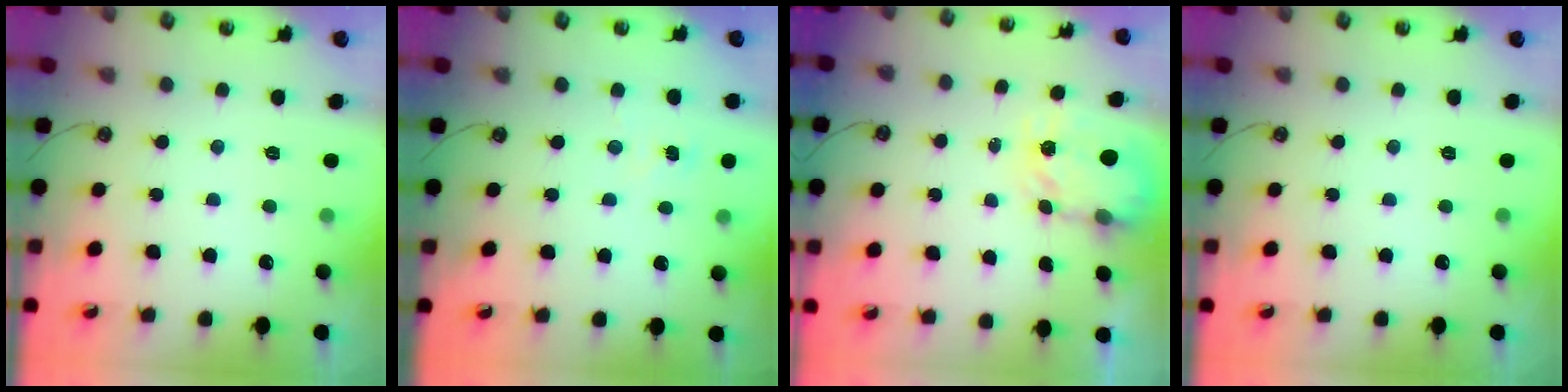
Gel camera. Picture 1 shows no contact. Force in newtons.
{"total": 3.7, "press": 3.7, "slide": 0.4}
{"total": 3.6, "press": 3.6, "slide": 0.4}
{"total": 0.0}